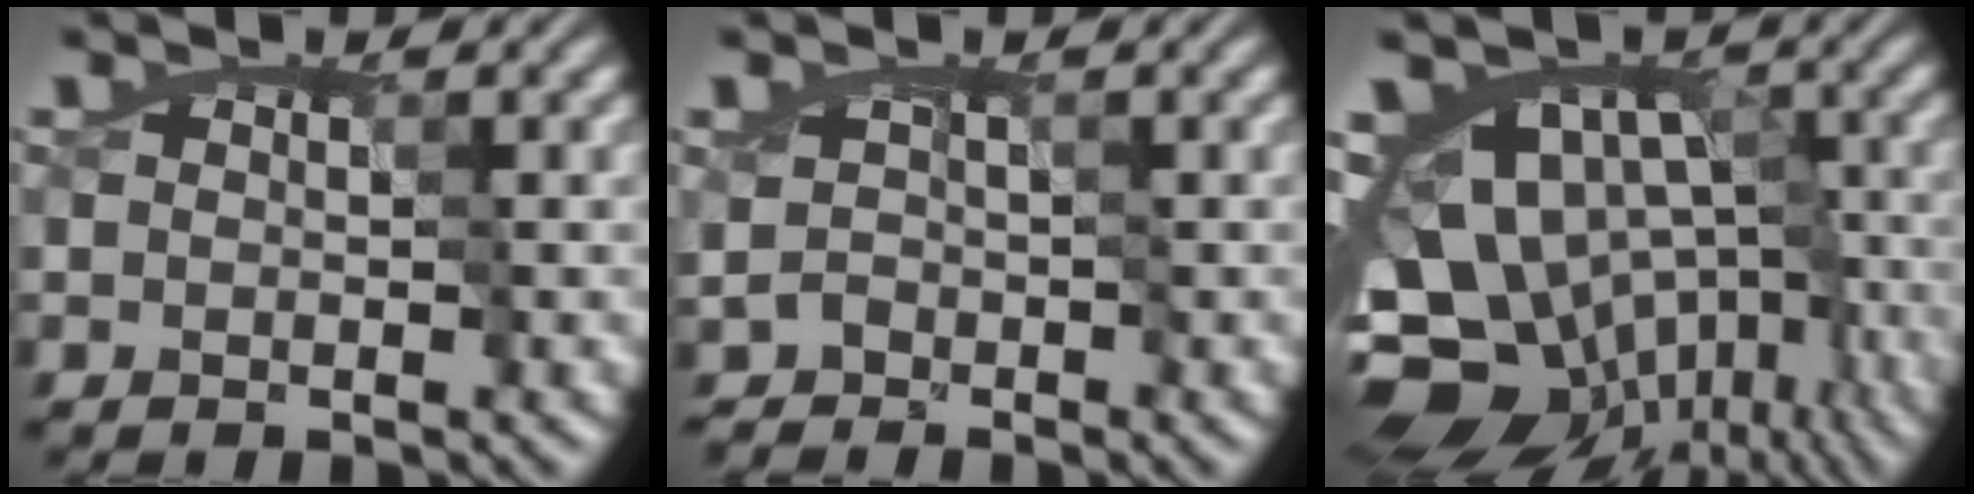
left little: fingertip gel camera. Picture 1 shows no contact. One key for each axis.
{"total": 1.3, "fx": -1.2, "fy": 0.4, "fz": -0.3, "tx": 0.013, "ty": -0.004, "tz": -0.016}
{"total": 12.7, "fx": -5.6, "fy": 8.4, "fz": 7.7, "tx": -0.114, "ty": -0.002, "tz": -0.073}